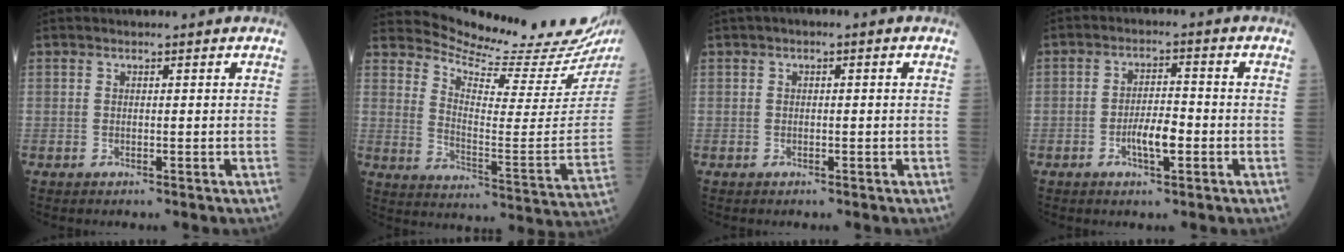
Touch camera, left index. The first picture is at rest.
{"total": 19.4, "force": [18.9, 0.7, 4.5], "torque": [-0.079, -0.117, 0.241]}
{"total": 0.9, "force": [0.1, 0.3, 0.9], "torque": [-0.014, 0.008, -0.001]}
{"total": 4.5, "force": [-1.8, 1.2, 4.0], "torque": [-0.073, 0.000, -0.034]}